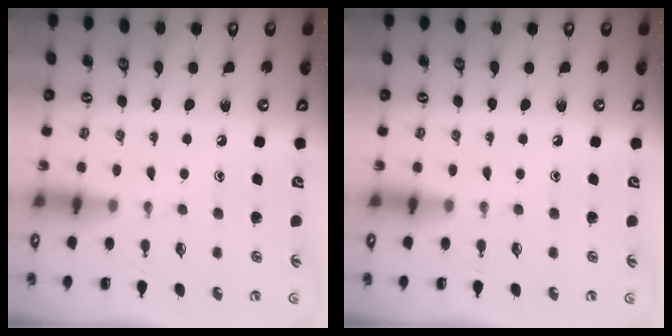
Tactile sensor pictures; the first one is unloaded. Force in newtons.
{"total": 0.0}